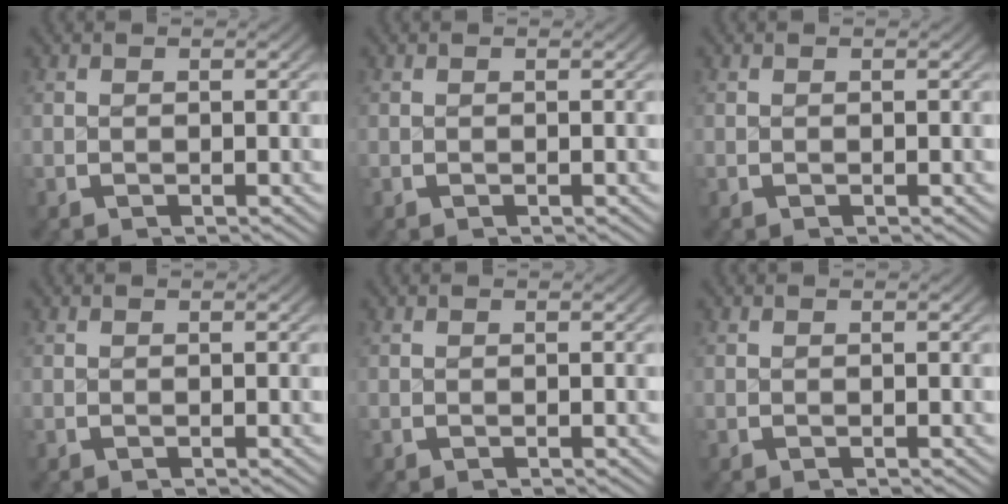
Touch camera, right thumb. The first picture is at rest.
{"total": 0.0}
{"total": 0.0}
{"total": 0.0}
{"total": 0.0}
{"total": 0.0}